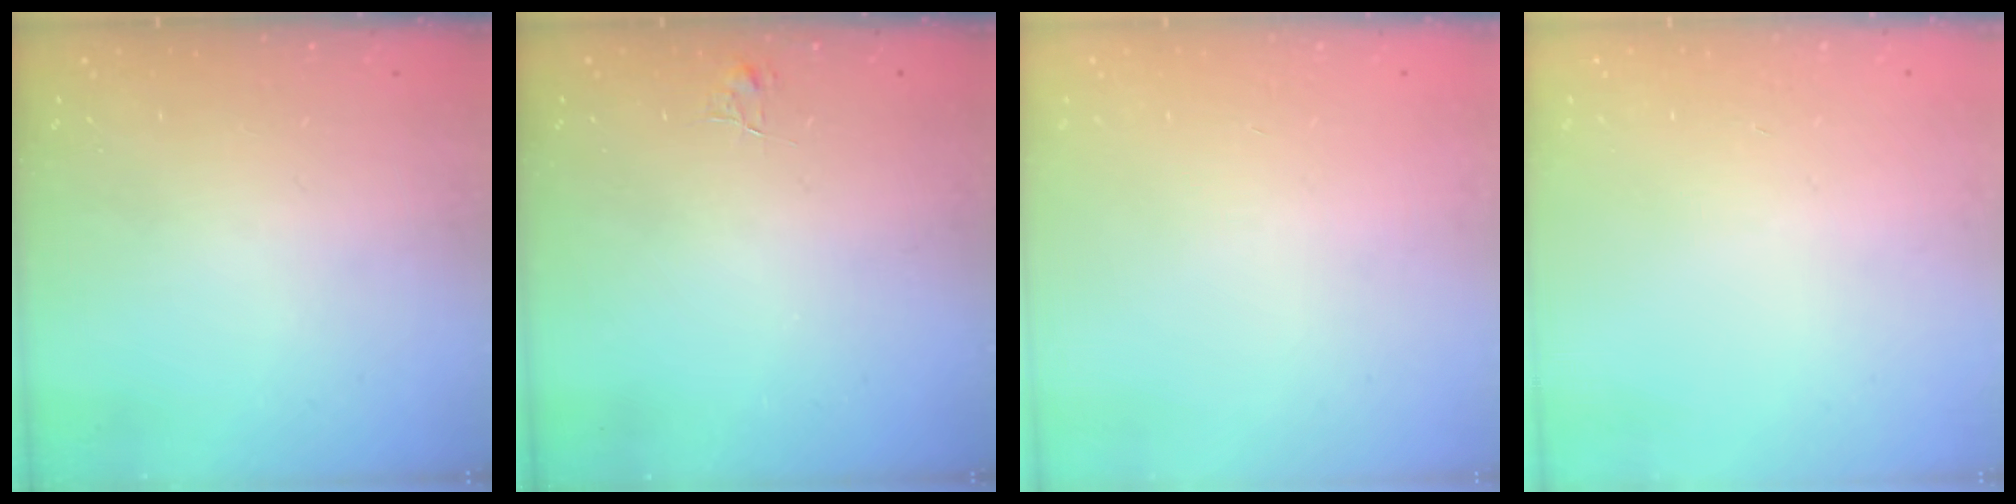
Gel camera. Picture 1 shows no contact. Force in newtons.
{"total": 4.6, "press": 4.6, "slide": 0.4}
{"total": 0.0}
{"total": 0.0}